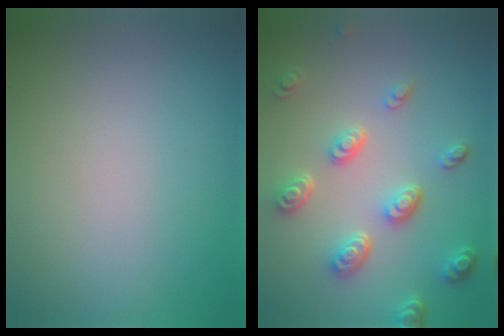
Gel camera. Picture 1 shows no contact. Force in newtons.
{"total": 4.7, "press": 3.6, "slide": 3.1}